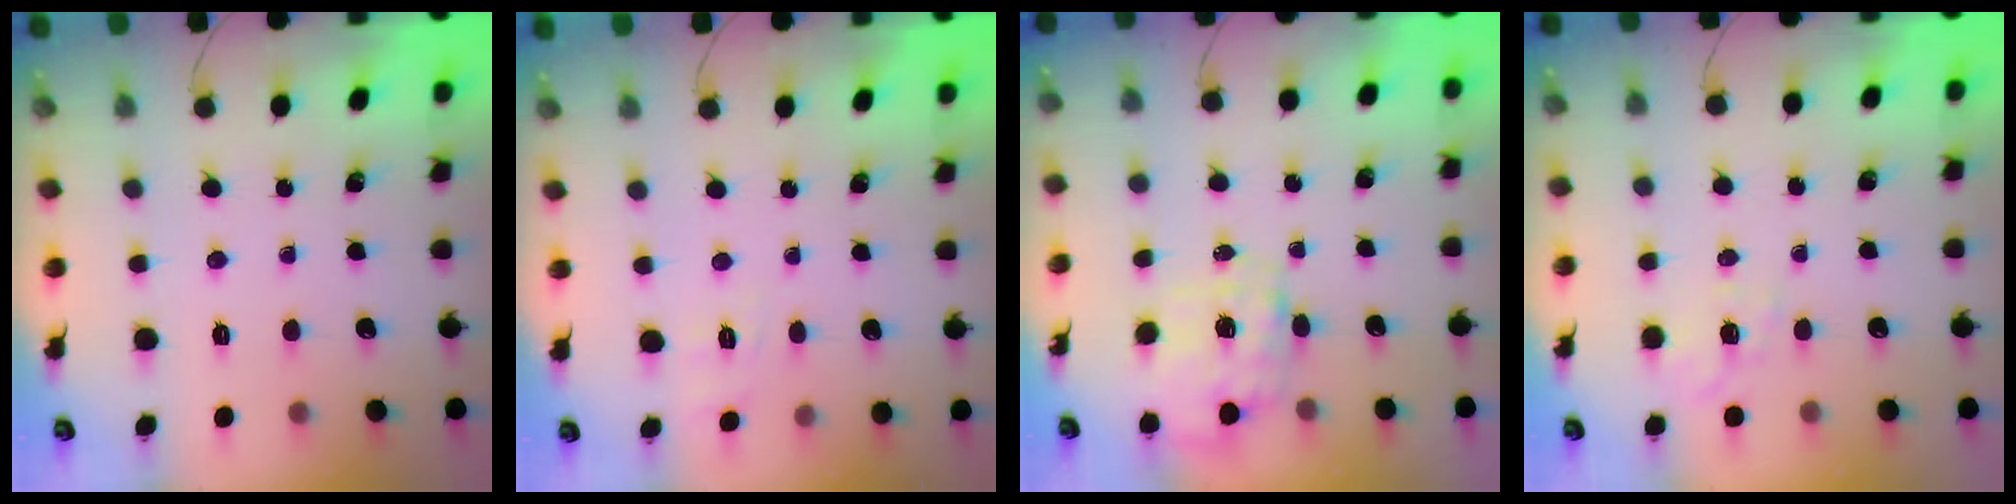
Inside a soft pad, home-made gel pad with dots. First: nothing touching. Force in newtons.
{"total": 2.9, "press": 2.2, "slide": 1.9}
{"total": 2.9, "press": 2.7, "slide": 0.9}
{"total": 2.2, "press": 1.6, "slide": 1.6}